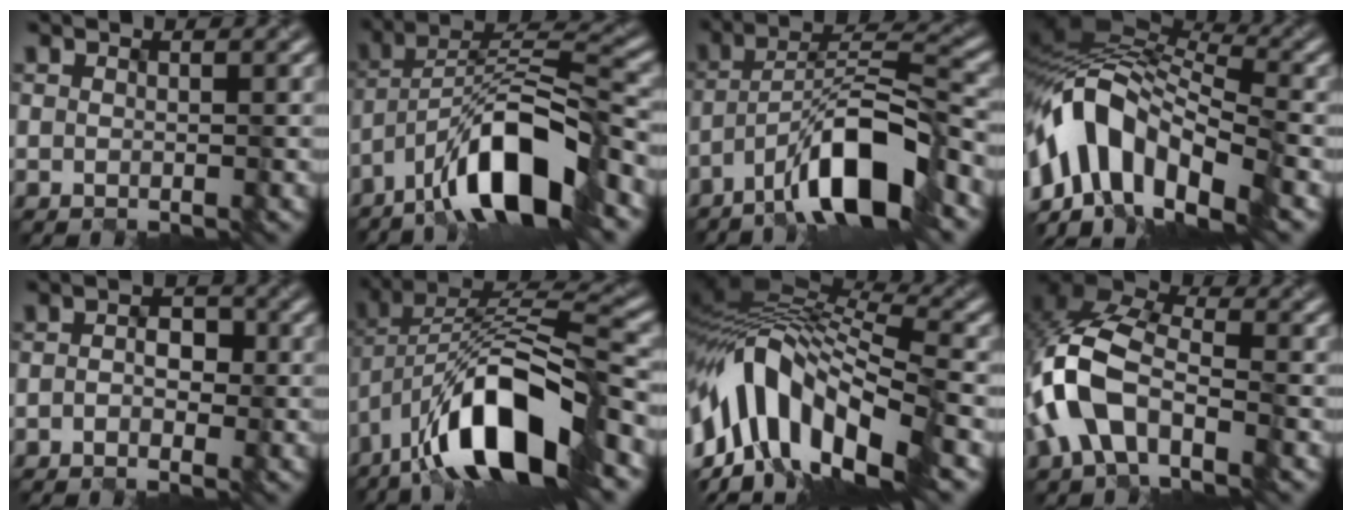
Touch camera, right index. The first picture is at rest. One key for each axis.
{"total": 10.3, "fx": -6.7, "fy": 2.4, "fz": 7.5, "tx": -0.120, "ty": 0.017, "tz": -0.123}
{"total": 9.0, "fx": -5.8, "fy": 1.9, "fz": 6.6, "tx": -0.108, "ty": 0.017, "tz": -0.102}
{"total": 12.0, "fx": -5.2, "fy": 6.3, "fz": 8.8, "tx": -0.157, "ty": 0.024, "tz": -0.105}
{"total": 2.0, "fx": -0.6, "fy": 1.2, "fz": 1.5, "tx": -0.022, "ty": 0.003, "tz": -0.014}
{"total": 12.5, "fx": -6.5, "fy": 4.2, "fz": 9.8, "tx": -0.163, "ty": 0.013, "tz": -0.118}
{"total": 12.6, "fx": -5.1, "fy": 5.5, "fz": 10.2, "tx": -0.186, "ty": 0.012, "tz": -0.092}
{"total": 9.6, "fx": -3.3, "fy": 5.4, "fz": 7.2, "tx": -0.160, "ty": 0.013, "tz": -0.074}